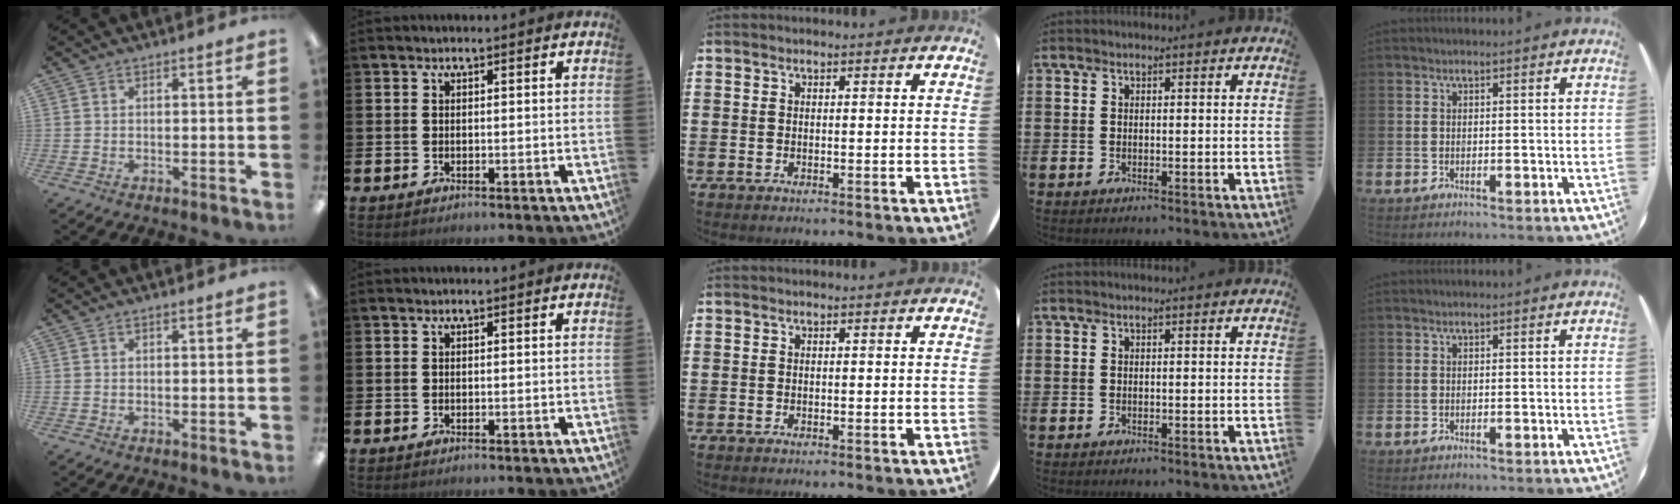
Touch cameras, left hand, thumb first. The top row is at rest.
{}